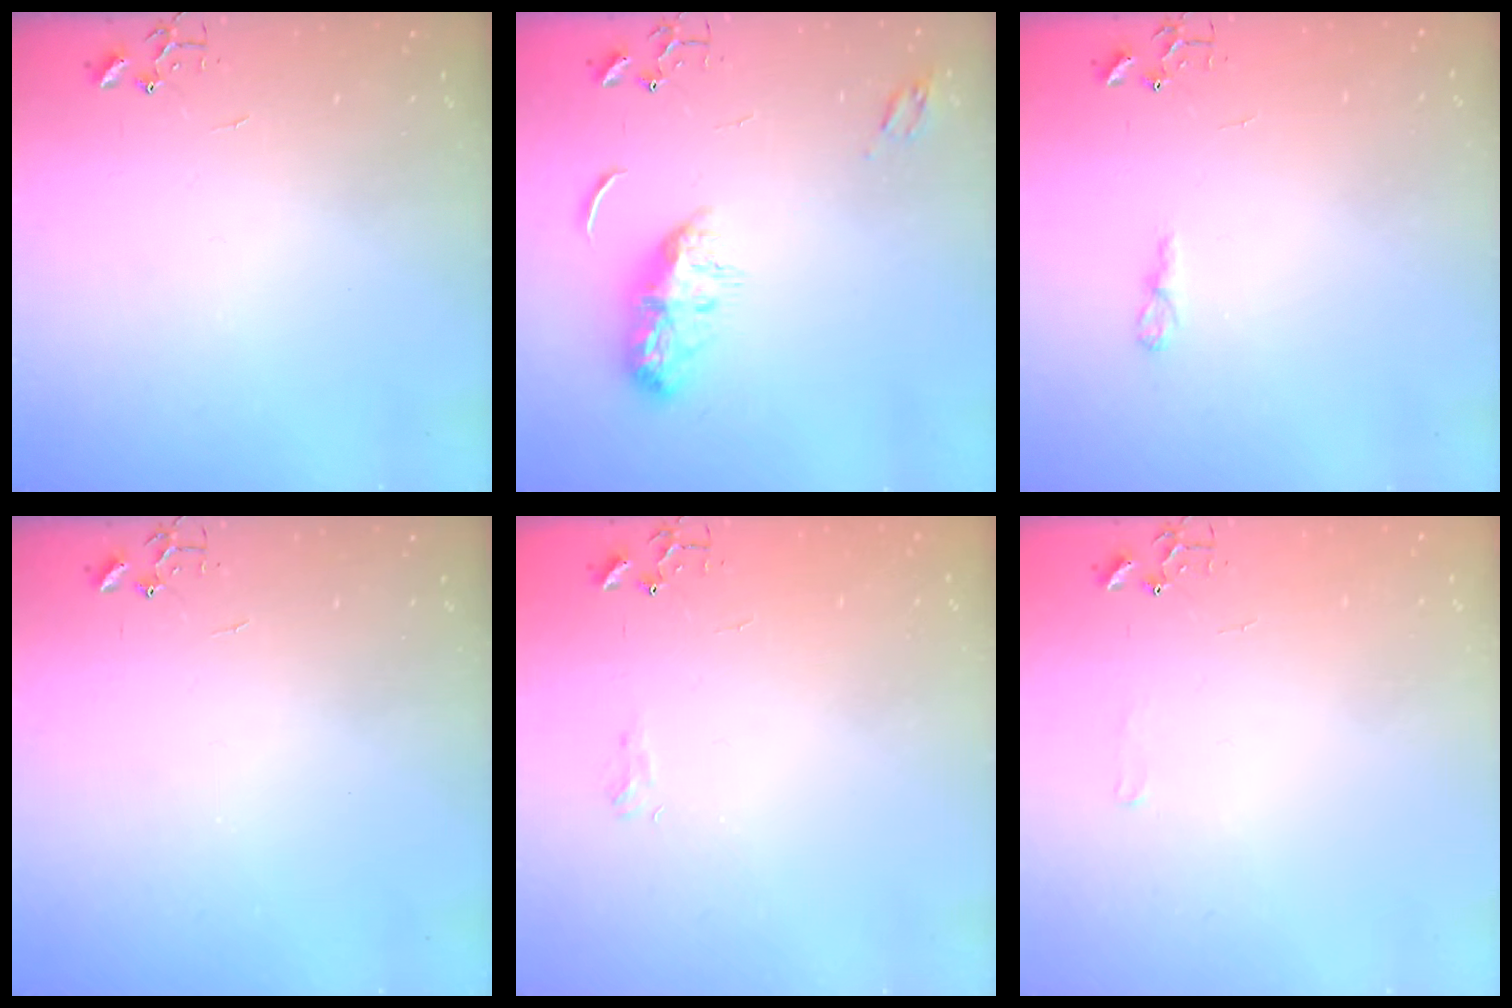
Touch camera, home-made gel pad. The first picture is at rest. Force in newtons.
{"total": 10.4, "press": 10.4, "slide": 0.0}
{"total": 4.4, "press": 4.4, "slide": 0.6}
{"total": 0.0}
{"total": 5.6, "press": 5.6, "slide": 0.7}
{"total": 6.4, "press": 6.4, "slide": 0.8}